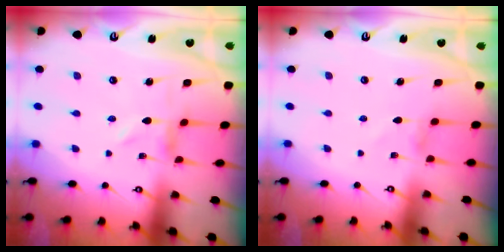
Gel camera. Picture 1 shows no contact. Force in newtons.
{"total": 0.9, "press": 0.9, "slide": 0.3}